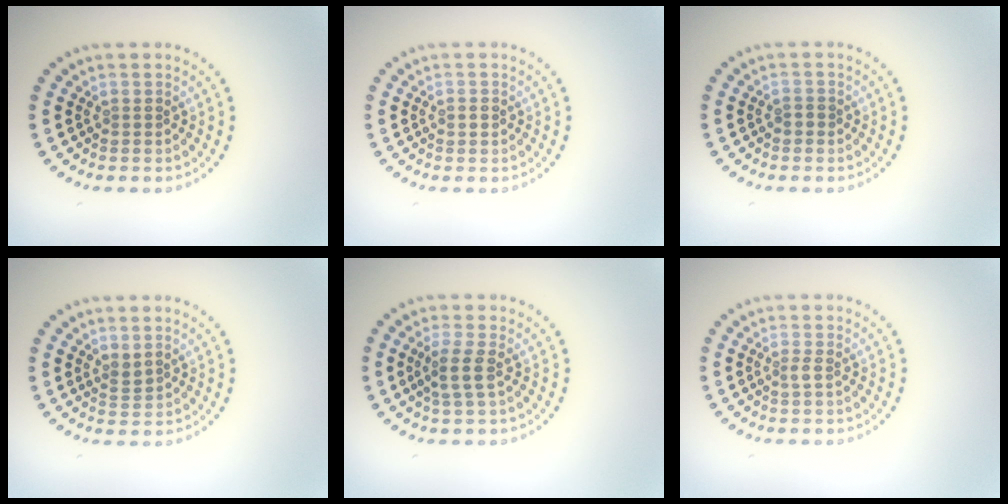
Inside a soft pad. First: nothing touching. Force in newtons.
{"total": 1.2, "press": 1.2, "slide": 0.1}
{"total": 0.9, "press": 0.9, "slide": 0.1}
{"total": 1.2, "press": 1.0, "slide": 0.7}
{"total": 2.3, "press": 2.0, "slide": 1.1}
{"total": 0.8, "press": 0.6, "slide": 0.6}